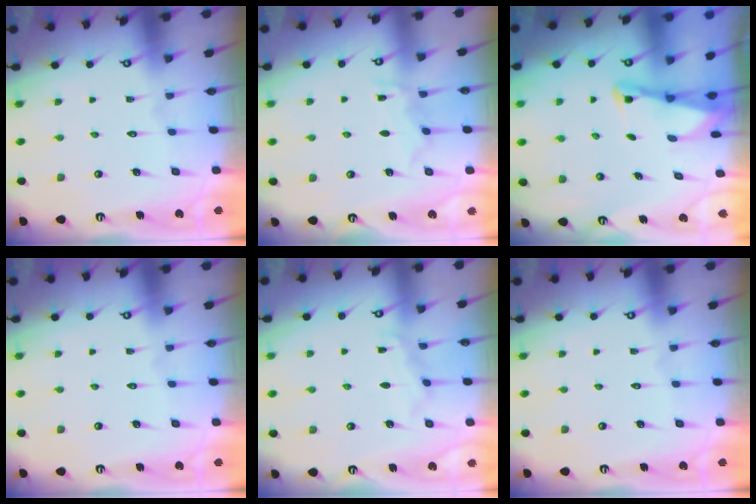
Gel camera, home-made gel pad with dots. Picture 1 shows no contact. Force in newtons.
{"total": 5.8, "press": 5.7, "slide": 0.8}
{"total": 2.0, "press": 2.0, "slide": 0.4}
{"total": 0.0}
{"total": 4.8, "press": 4.8, "slide": 0.2}
{"total": 0.0}